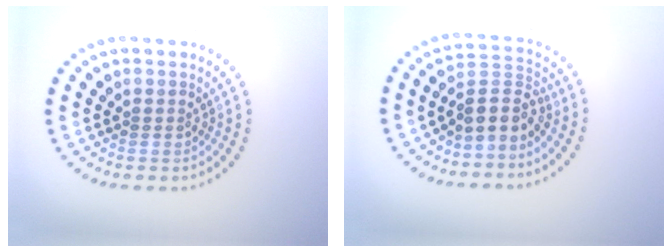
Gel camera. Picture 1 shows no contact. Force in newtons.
{"total": 3.3, "press": 2.4, "slide": 2.2}